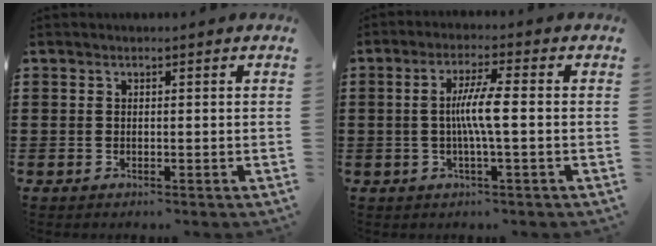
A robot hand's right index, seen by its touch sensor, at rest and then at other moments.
{"total": 5.6, "force": [-0.4, 0.2, 5.6], "torque": [-0.107, -0.006, -0.014]}